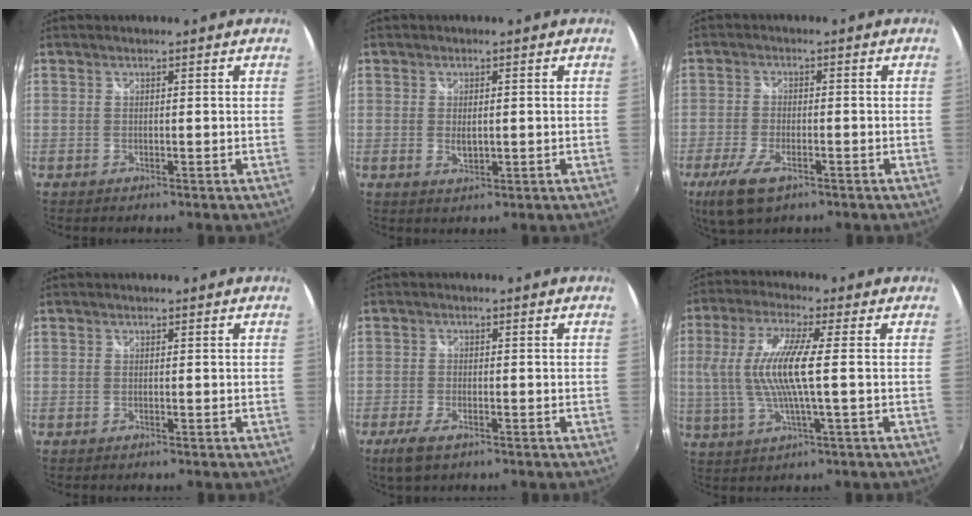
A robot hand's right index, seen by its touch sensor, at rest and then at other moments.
{"total": 2.6, "force": [-0.1, 1.5, 2.1], "torque": [-0.036, -0.004, 0.003]}
{"total": 8.5, "force": [-4.9, 3.6, 6.0], "torque": [-0.147, -0.025, -0.091]}
{"total": 0.0}
{"total": 5.0, "force": [-3.2, 2.0, 3.2], "torque": [-0.082, -0.013, -0.060]}
{"total": 11.7, "force": [0.1, 1.1, 11.7], "torque": [-0.232, -0.002, 0.006]}